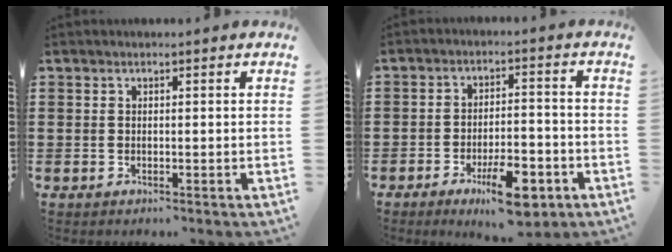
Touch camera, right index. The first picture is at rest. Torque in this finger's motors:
{"motor_torque": [0.72, -0.48, 0.05, 0.00]}